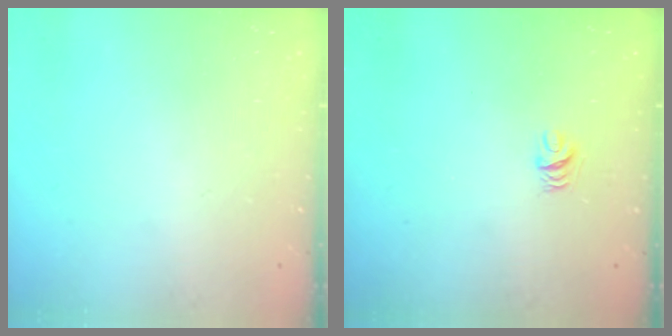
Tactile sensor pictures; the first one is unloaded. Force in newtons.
{"total": 4.8, "press": 4.8, "slide": 0.4}